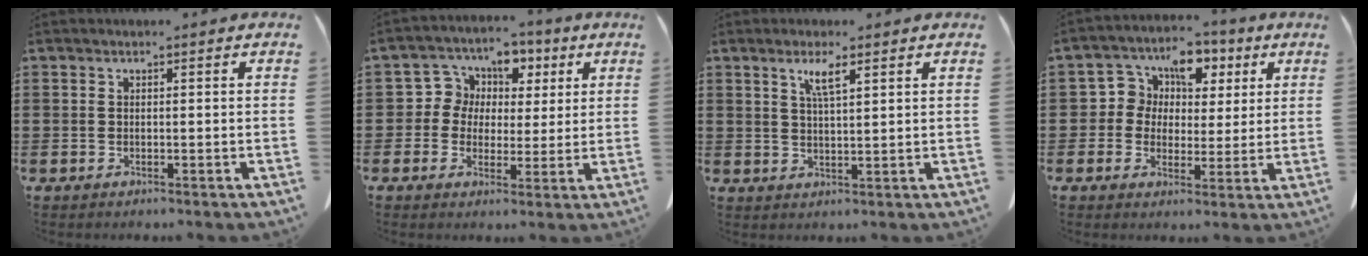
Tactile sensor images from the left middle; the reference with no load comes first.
{"total": 5.7, "force": [1.0, 5.5, 0.9], "torque": [-0.054, 0.006, 0.014]}
{"total": 3.8, "force": [2.2, 0.6, 3.0], "torque": [-0.065, 0.003, 0.039]}
{"total": 6.3, "force": [2.2, 5.5, 2.0], "torque": [-0.065, 0.002, 0.034]}